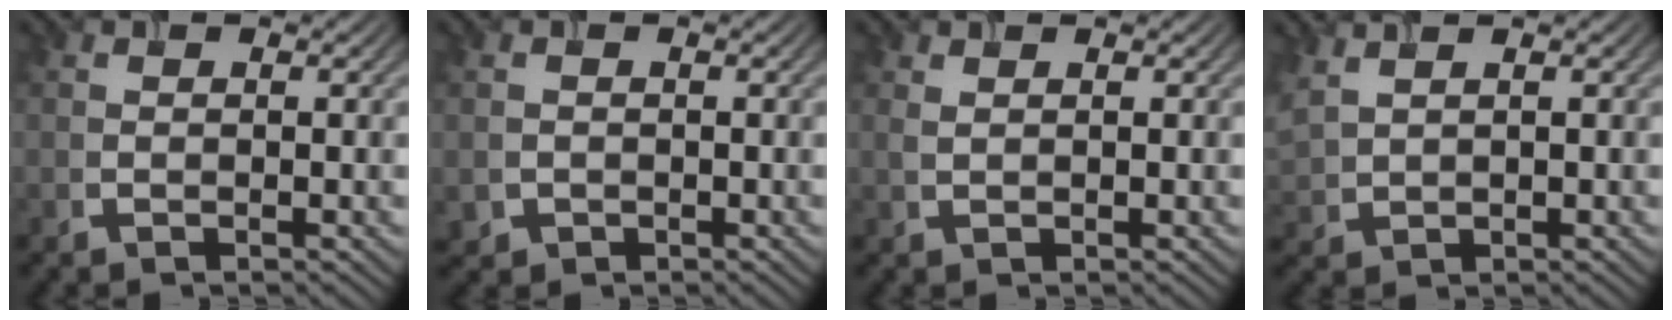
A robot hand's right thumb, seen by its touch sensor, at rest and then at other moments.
{"total": 1.4, "force": [-0.4, 1.4, 0.1], "torque": [-0.006, -0.011, -0.005]}
{"total": 0.8, "force": [0.6, 0.2, 0.5], "torque": [-0.018, -0.001, 0.014]}
{"total": 3.3, "force": [2.3, 1.2, 2.0], "torque": [-0.065, 0.009, 0.053]}